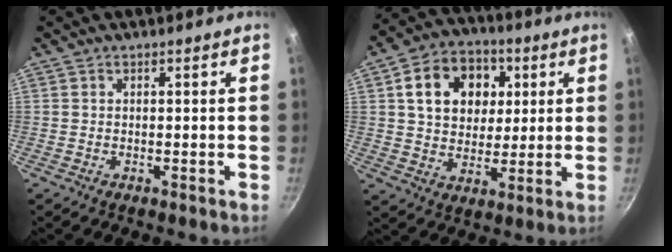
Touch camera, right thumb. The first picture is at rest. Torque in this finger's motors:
{"motor_torque": [0.40, 3.01, 1.31, 0.21, 0.24]}